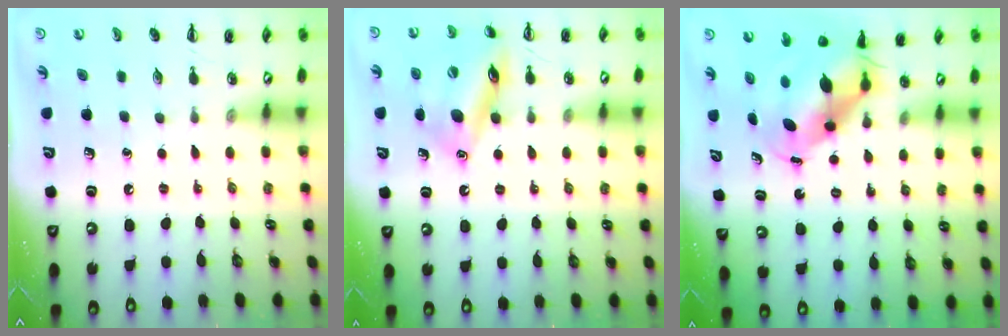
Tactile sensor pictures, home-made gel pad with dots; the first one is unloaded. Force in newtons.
{"total": 15.5, "press": 15.4, "slide": 2.1}
{"total": 6.8, "press": 6.6, "slide": 1.6}